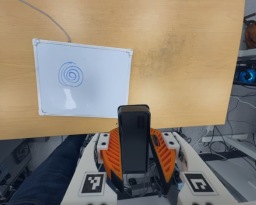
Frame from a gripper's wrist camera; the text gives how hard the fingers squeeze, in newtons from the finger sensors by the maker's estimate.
{"total": 5.0, "left": 4.8, "right": 5.2}